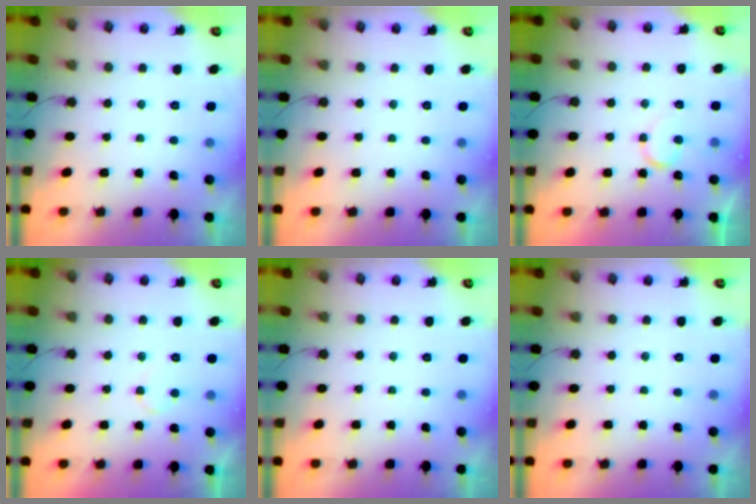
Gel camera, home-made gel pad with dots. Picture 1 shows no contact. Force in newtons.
{"total": 0.0}
{"total": 7.4, "press": 7.4, "slide": 0.5}
{"total": 6.0, "press": 6.0, "slide": 0.5}
{"total": 0.0}
{"total": 0.0}